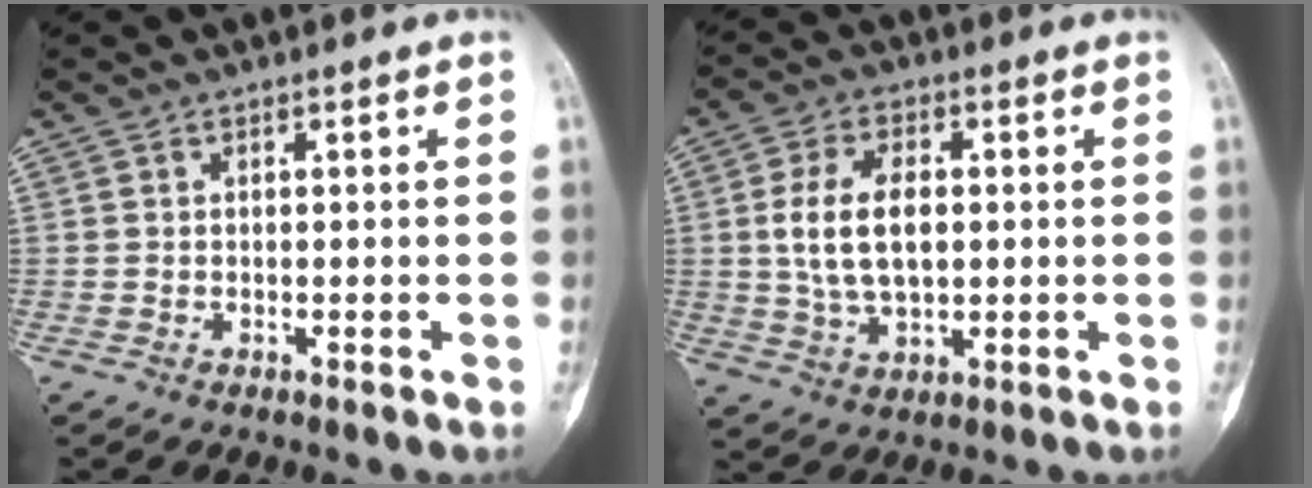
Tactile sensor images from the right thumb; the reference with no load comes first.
{"total": 10.9, "force": [0.8, 6.4, 8.8], "torque": [-0.159, 0.003, 0.021]}